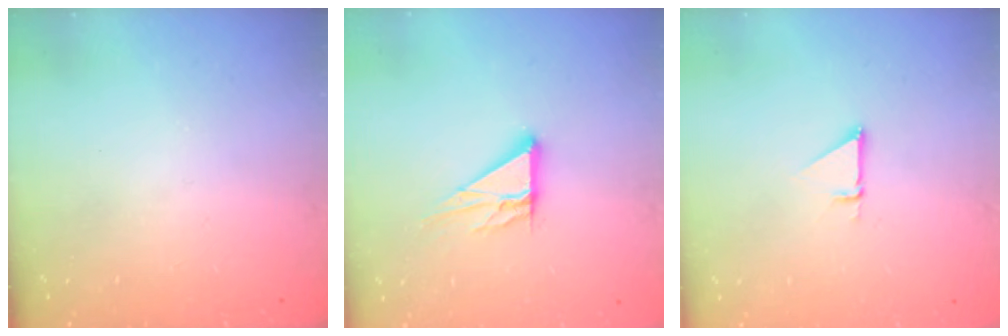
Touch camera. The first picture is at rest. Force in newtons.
{"total": 9.0, "press": 9.0, "slide": 0.7}
{"total": 2.3, "press": 2.3, "slide": 0.1}